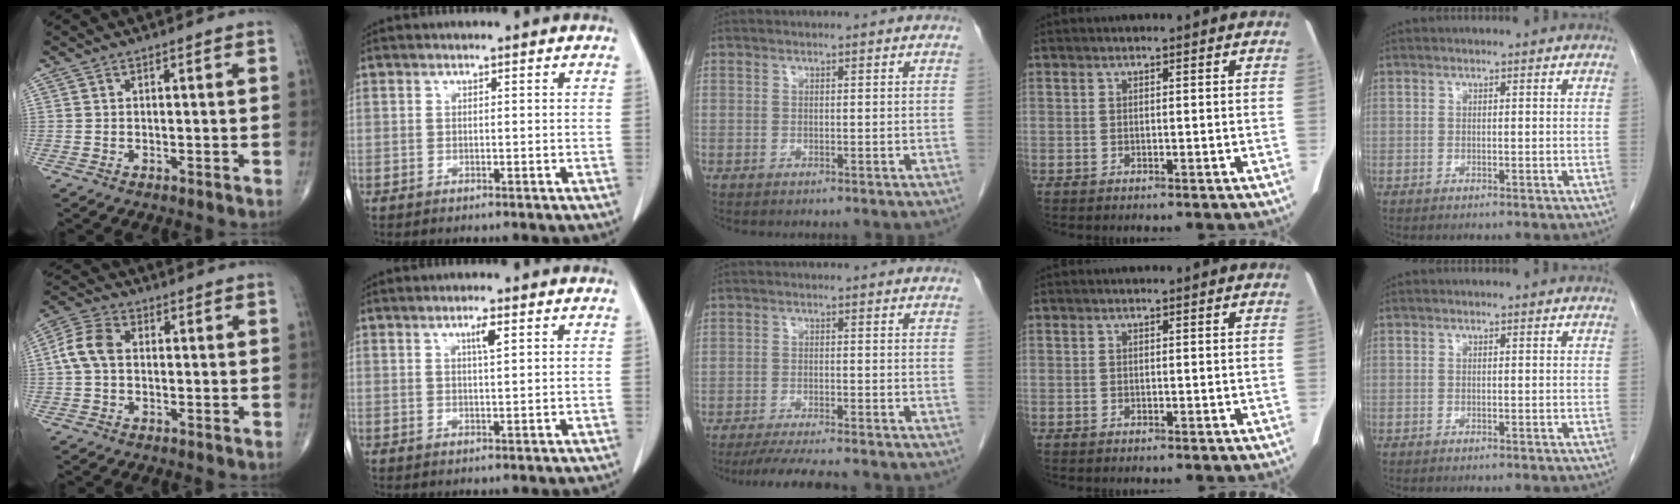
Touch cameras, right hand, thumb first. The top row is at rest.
{"thumb": {"total": 6.5, "force": [0.3, 4.5, 4.8], "torque": [-0.101, 0.020, -0.002]}, "index": {"total": 2.3, "force": [1.1, 0.1, 2.0], "torque": [-0.036, -0.002, 0.018]}, "middle": {"total": 8.4, "force": [-7.4, 0.5, 3.9], "torque": [-0.058, -0.019, -0.115]}}